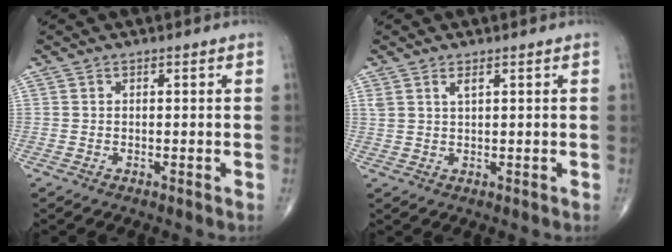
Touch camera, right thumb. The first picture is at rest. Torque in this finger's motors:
{"motor_torque": [-0.02, 0.02, 0.26, 0.19, 0.01]}